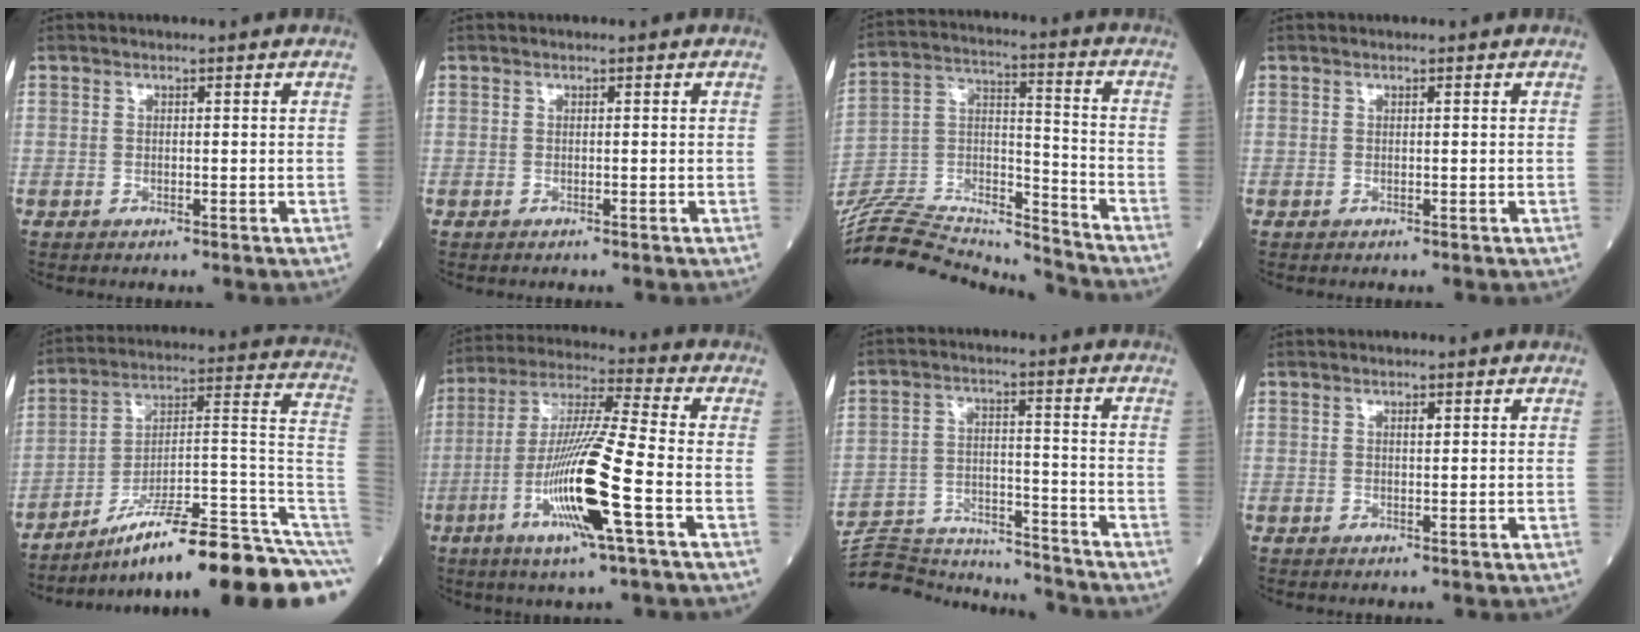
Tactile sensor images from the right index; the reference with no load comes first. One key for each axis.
{"total": 0.0}
{"total": 23.7, "fx": -22.8, "fy": 3.1, "fz": 5.4, "tx": -0.133, "ty": 0.022, "tz": -0.373}
{"total": 0.0}
{"total": 22.1, "fx": -15.8, "fy": 0.7, "fz": 15.5, "tx": -0.145, "ty": 0.042, "tz": -0.250}
{"total": 15.6, "fx": -5.2, "fy": 0.0, "fz": 14.7, "tx": -0.296, "ty": -0.013, "tz": -0.102}
{"total": 18.4, "fx": -17.9, "fy": 1.9, "fz": 3.8, "tx": -0.089, "ty": 0.010, "tz": -0.269}
{"total": 0.8, "fx": 0.4, "fy": 0.2, "fz": 0.7, "tx": -0.013, "ty": -0.001, "tz": 0.006}